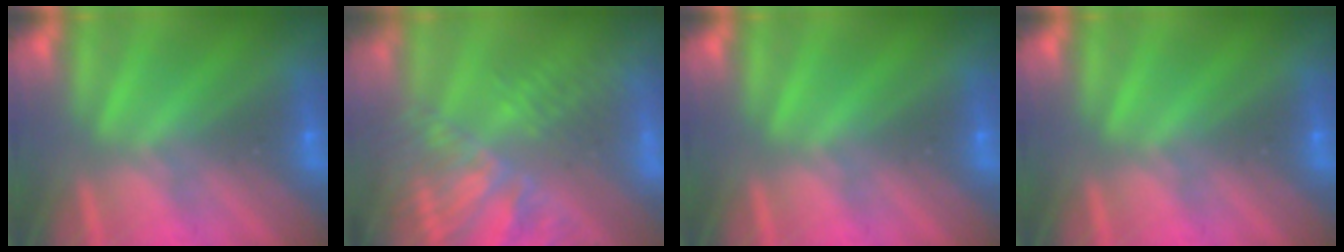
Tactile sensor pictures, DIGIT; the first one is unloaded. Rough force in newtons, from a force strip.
{"total": 8.1}
{"total": 0.0}
{"total": 0.0}